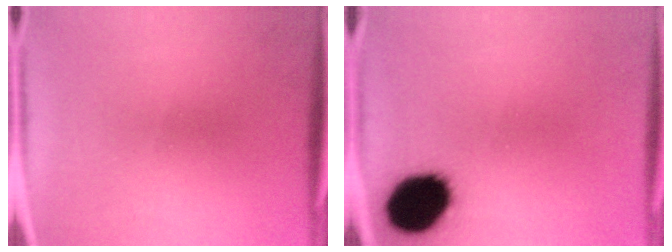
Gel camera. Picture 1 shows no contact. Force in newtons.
{"total": 13.4}